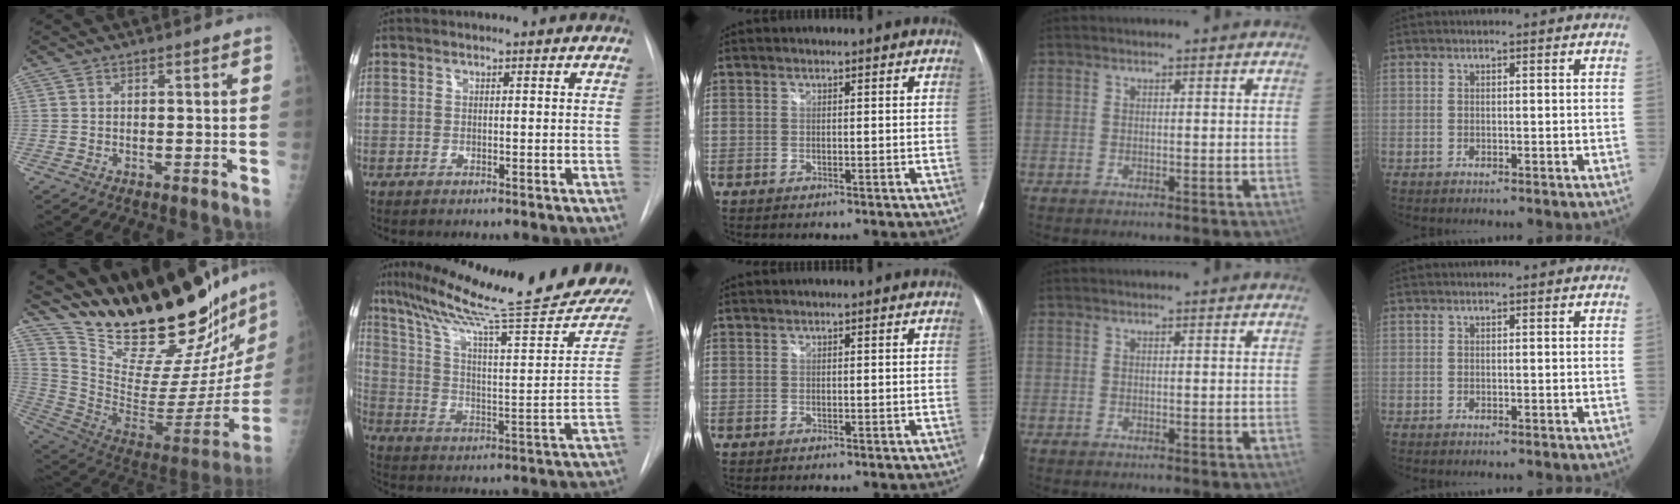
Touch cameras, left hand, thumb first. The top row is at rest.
{"thumb": {"total": 37.1, "force": [31.2, 8.5, 18.2], "torque": [-0.276, -0.196, 0.455]}, "index": {"total": 29.8, "force": [23.9, 2.9, 17.6], "torque": [-0.276, -0.040, 0.328]}}